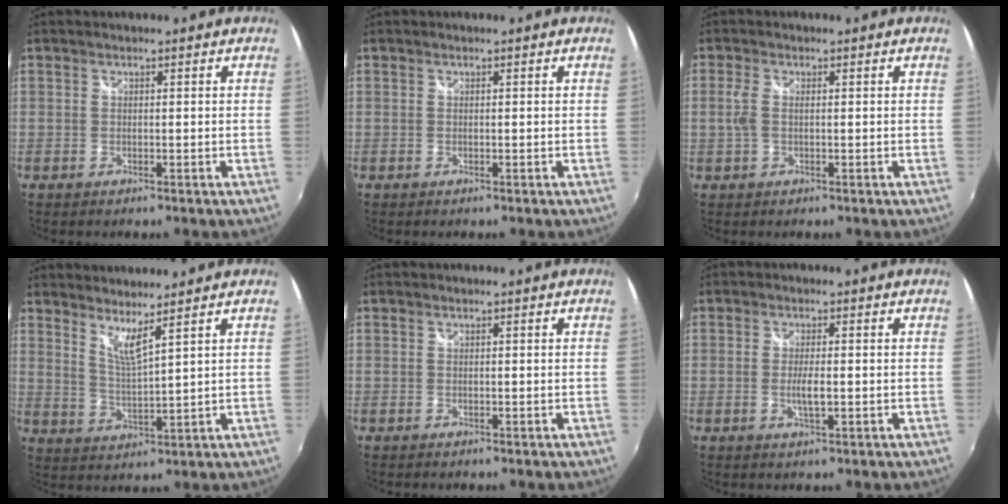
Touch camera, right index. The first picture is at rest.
{"total": 0.0}
{"total": 2.7, "force": [0.2, 1.2, 2.4], "torque": [-0.054, 0.000, 0.001]}
{"total": 4.9, "force": [4.1, -0.4, 2.8], "torque": [-0.052, -0.009, 0.071]}
{"total": 0.0}
{"total": 3.1, "force": [-0.5, 0.6, 3.0], "torque": [-0.056, -0.008, -0.009]}